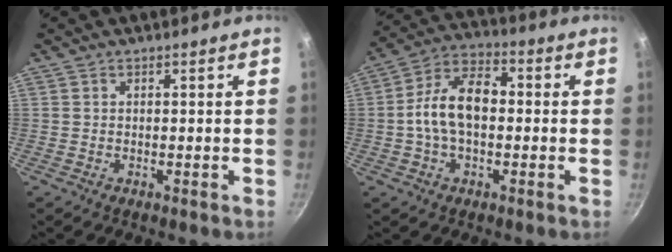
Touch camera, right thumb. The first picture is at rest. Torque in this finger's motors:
{"motor_torque": [0.46, 2.22, 1.50, -0.41, 0.13]}